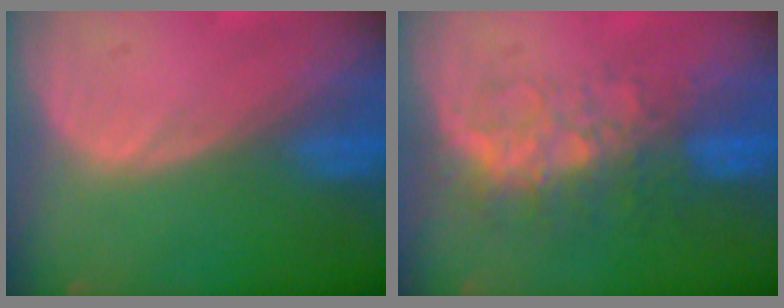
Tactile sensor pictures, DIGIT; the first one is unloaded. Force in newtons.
{"total": 8.2, "press": 7.0, "slide": 4.1}